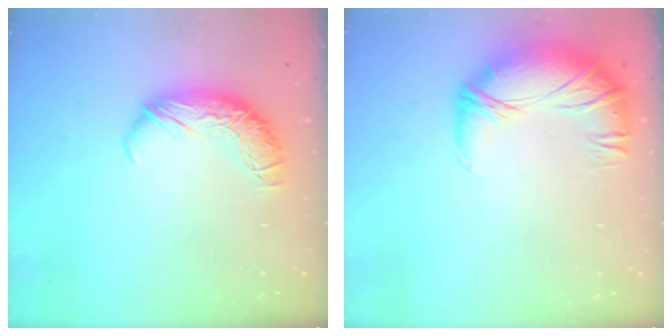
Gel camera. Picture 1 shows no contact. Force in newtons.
{"total": 2.8, "press": 1.4, "slide": 2.5}